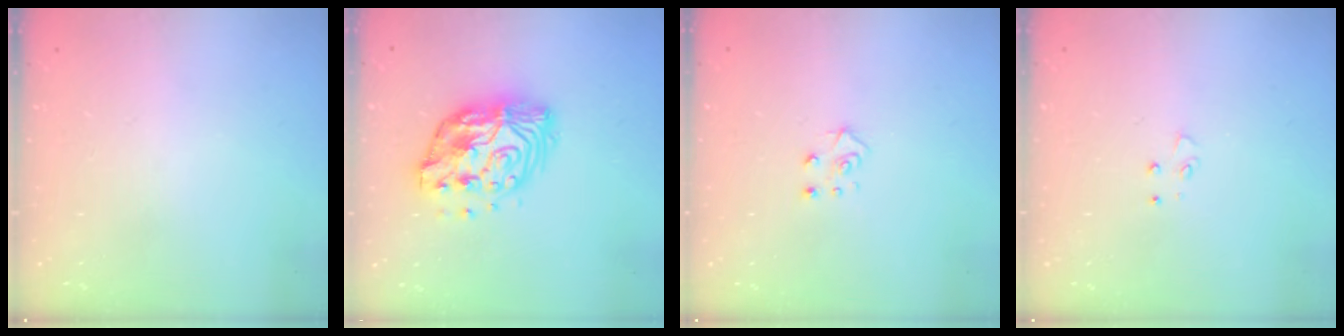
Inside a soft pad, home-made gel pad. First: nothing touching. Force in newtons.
{"total": 14.0, "press": 13.9, "slide": 1.1}
{"total": 4.6, "press": 4.6, "slide": 0.4}
{"total": 4.1, "press": 4.1, "slide": 0.5}